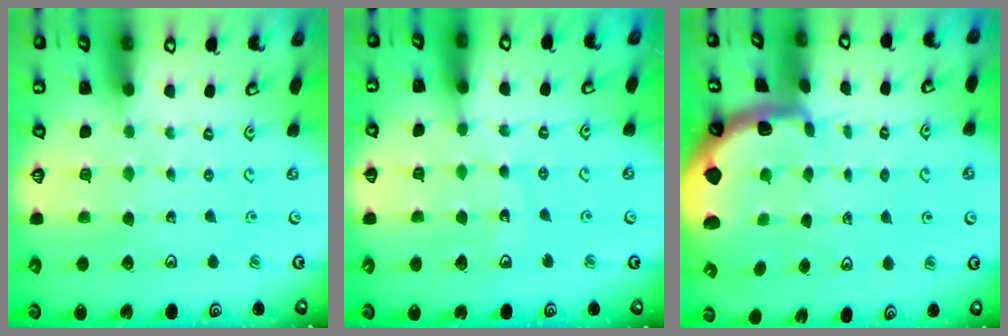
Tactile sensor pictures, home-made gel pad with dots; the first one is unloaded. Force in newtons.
{"total": 9.5, "press": 9.1, "slide": 2.9}
{"total": 1.6, "press": 1.5, "slide": 0.4}